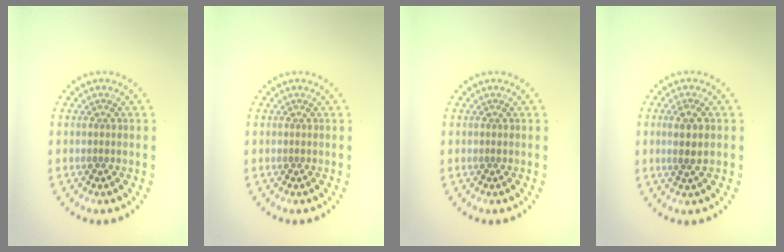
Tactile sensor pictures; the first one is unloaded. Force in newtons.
{"total": 0.0}
{"total": 0.0}
{"total": 1.7, "press": 1.6, "slide": 0.8}